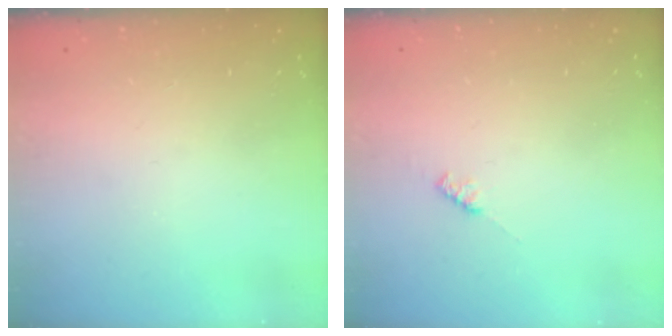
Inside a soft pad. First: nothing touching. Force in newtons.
{"total": 2.2, "press": 2.2, "slide": 0.4}